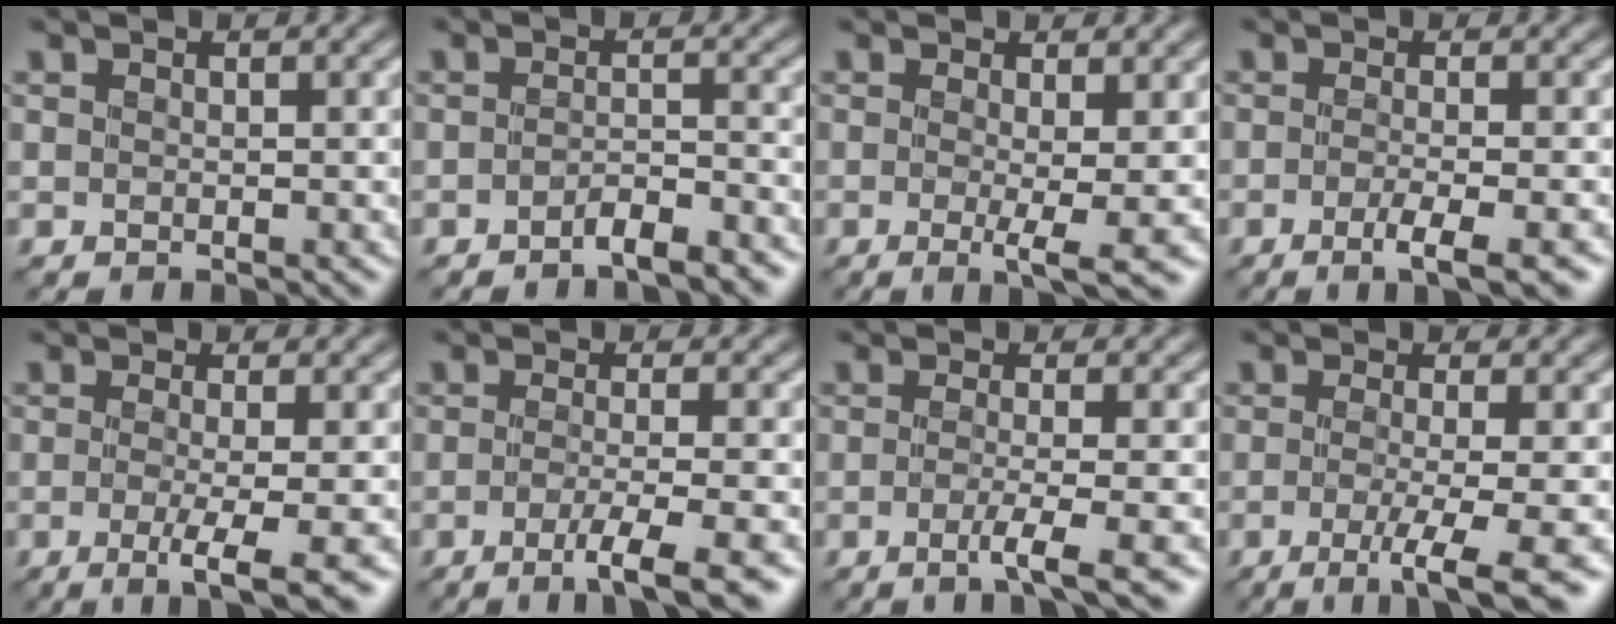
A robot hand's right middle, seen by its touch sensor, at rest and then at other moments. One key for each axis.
{"total": 2.3, "fx": -1.9, "fy": 0.4, "fz": 1.3, "tx": -0.022, "ty": 0.005, "tz": -0.036}
{"total": 3.5, "fx": -0.5, "fy": 0.5, "fz": 3.5, "tx": -0.062, "ty": -0.011, "tz": -0.007}
{"total": 3.5, "fx": -1.6, "fy": 0.7, "fz": 3.0, "tx": -0.046, "ty": -0.004, "tz": -0.037}
{"total": 4.8, "fx": -1.7, "fy": 1.1, "fz": 4.4, "tx": -0.064, "ty": -0.008, "tz": -0.028}
{"total": 4.2, "fx": -2.0, "fy": 0.6, "fz": 3.7, "tx": -0.056, "ty": -0.003, "tz": -0.042}
{"total": 3.4, "fx": -1.3, "fy": 0.5, "fz": 3.1, "tx": -0.047, "ty": -0.004, "tz": -0.033}
{"total": 5.7, "fx": -2.2, "fy": 1.2, "fz": 5.2, "tx": -0.076, "ty": -0.009, "tz": -0.040}